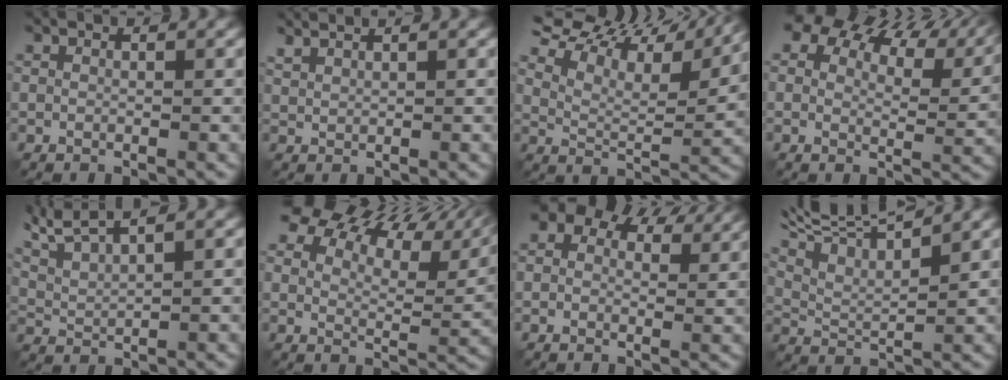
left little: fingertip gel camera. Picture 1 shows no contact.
{"total": 1.9, "force": [1.7, 0.3, 0.7], "torque": [-0.010, 0.006, 0.027]}
{"total": 13.5, "force": [10.6, 4.3, 7.0], "torque": [-0.164, 0.040, 0.151]}
{"total": 13.1, "force": [8.8, 6.4, 7.3], "torque": [-0.119, 0.023, 0.128]}
{"total": 6.6, "force": [5.0, 1.6, 4.0], "torque": [-0.093, 0.026, 0.071]}
{"total": 14.6, "force": [10.2, 6.4, 8.2], "torque": [-0.140, 0.033, 0.149]}
{"total": 7.9, "force": [5.2, 4.5, 3.8], "torque": [-0.062, 0.003, 0.061]}
{"total": 8.6, "force": [6.4, 2.1, 5.3], "torque": [-0.114, 0.023, 0.100]}